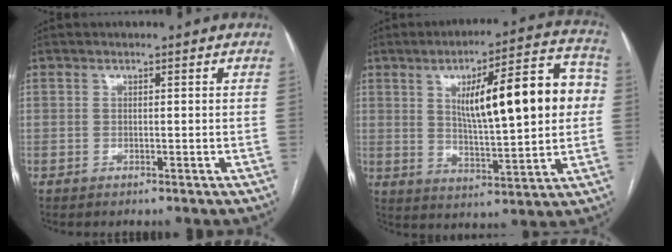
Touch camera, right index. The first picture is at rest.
{"total": 18.0, "force": [3.3, 3.9, 17.3], "torque": [-0.254, 0.031, 0.053]}